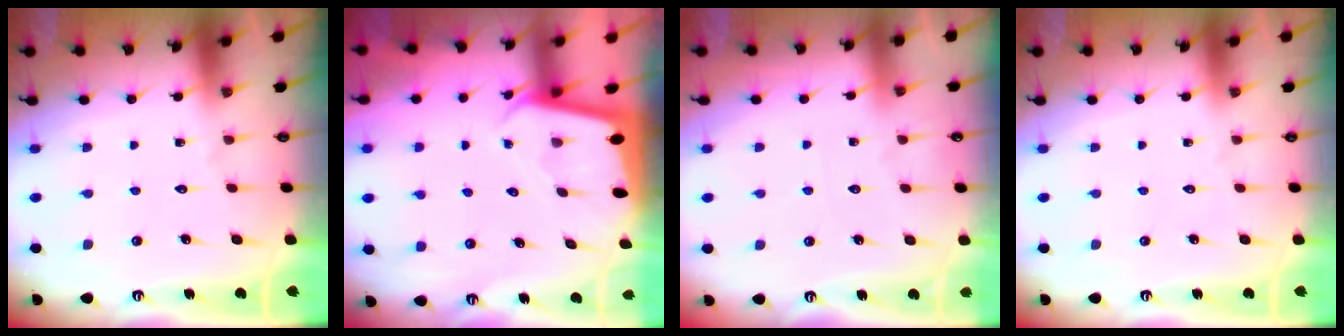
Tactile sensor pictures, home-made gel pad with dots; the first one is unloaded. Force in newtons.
{"total": 1.8, "press": 1.8, "slide": 0.1}
{"total": 2.3, "press": 2.2, "slide": 0.4}
{"total": 0.0}